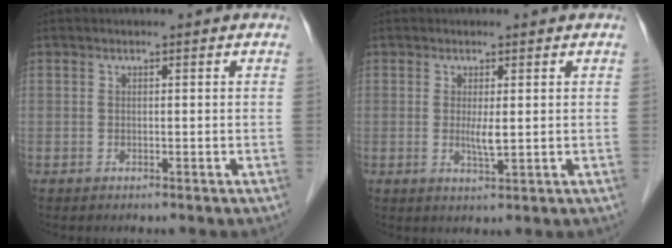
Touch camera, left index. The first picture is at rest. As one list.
[{"total": 2.3, "force": [0.3, 0.2, 2.3], "torque": [-0.046, -0.006, 0.009]}]